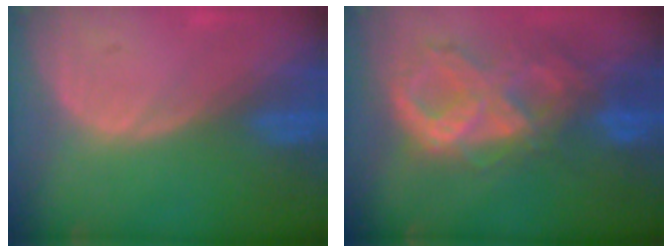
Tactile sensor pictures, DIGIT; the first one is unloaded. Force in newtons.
{"total": 10.6, "press": 8.9, "slide": 5.7}